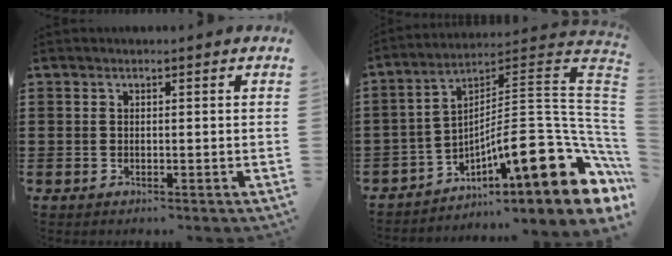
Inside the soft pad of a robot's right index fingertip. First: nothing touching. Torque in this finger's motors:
{"motor_torque": [0.03, 1.68, 0.40, 0.06]}